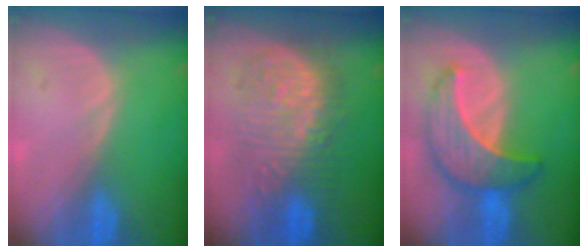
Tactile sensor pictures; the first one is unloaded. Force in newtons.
{"total": 10.1, "press": 10.1, "slide": 0.5}
{"total": 8.4, "press": 8.4, "slide": 0.7}